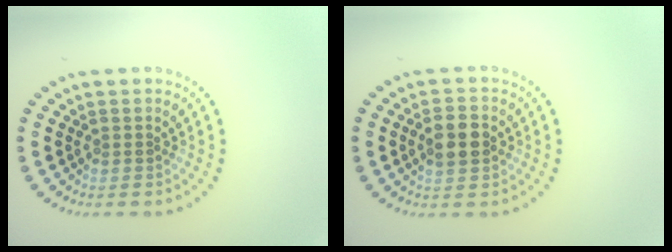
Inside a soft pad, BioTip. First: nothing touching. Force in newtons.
{"total": 3.1, "press": 3.1, "slide": 0.1}